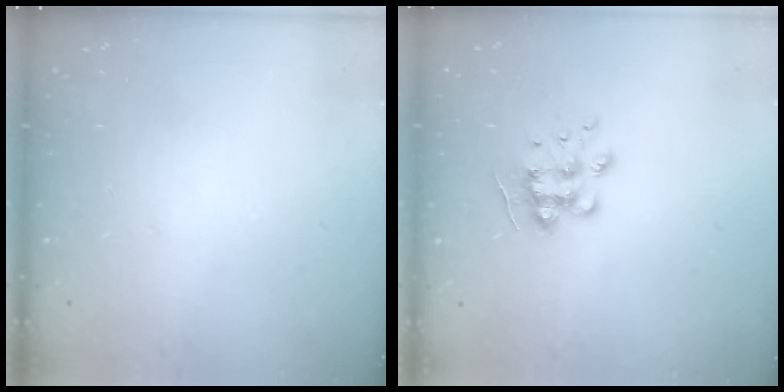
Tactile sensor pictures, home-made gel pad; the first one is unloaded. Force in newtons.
{"total": 9.5, "press": 9.5, "slide": 0.7}